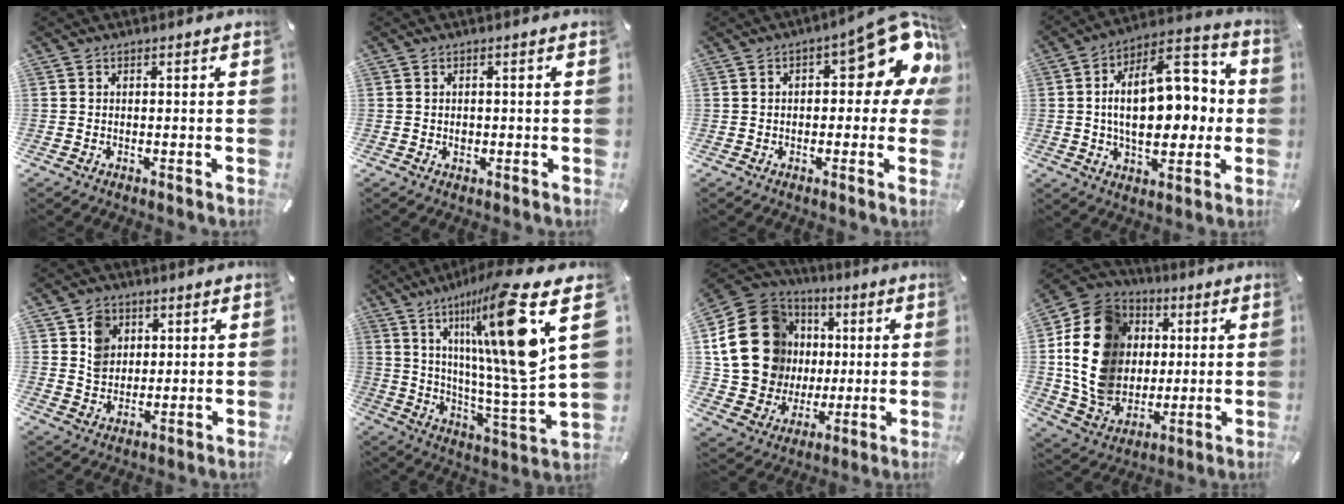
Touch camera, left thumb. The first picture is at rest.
{"total": 1.0, "force": [-0.1, 0.8, 0.5], "torque": [-0.011, 0.004, -0.003]}
{"total": 16.0, "force": [5.5, 6.7, 13.4], "torque": [-0.161, -0.040, 0.087]}
{"total": 20.0, "force": [1.6, 12.0, 15.8], "torque": [-0.239, -0.007, 0.026]}
{"total": 6.8, "force": [2.5, 6.0, 2.1], "torque": [-0.028, 0.001, 0.043]}
{"total": 25.0, "force": [12.4, 4.1, 21.3], "torque": [-0.336, -0.084, 0.186]}
{"total": 19.7, "force": [3.8, 17.4, 8.4], "torque": [-0.159, -0.018, 0.096]}
{"total": 19.0, "force": [1.9, 16.5, 9.3], "torque": [-0.200, 0.003, 0.040]}